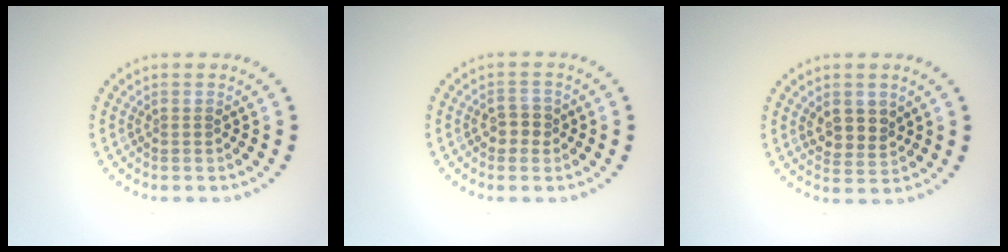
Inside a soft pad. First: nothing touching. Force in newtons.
{"total": 1.9, "press": 1.8, "slide": 0.6}
{"total": 2.7, "press": 2.4, "slide": 1.1}